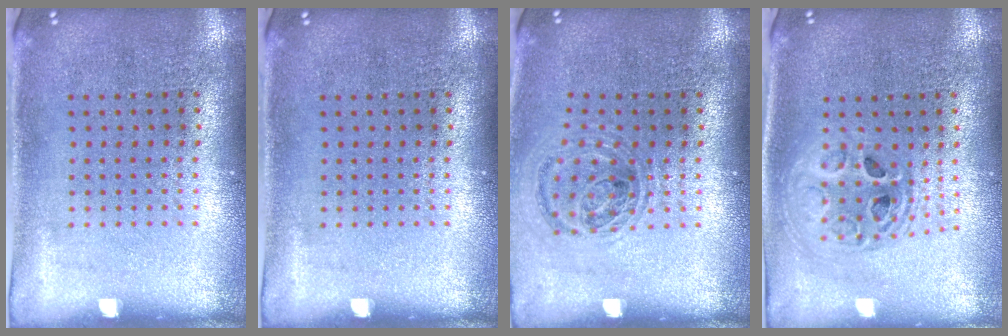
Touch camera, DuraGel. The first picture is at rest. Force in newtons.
{"total": 0.0}
{"total": 1.0, "press": 1.0, "slide": 0.1}
{"total": 1.8, "press": 1.5, "slide": 1.0}